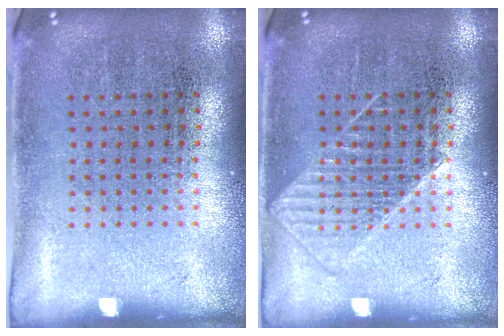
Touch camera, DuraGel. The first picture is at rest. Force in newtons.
{"total": 1.5, "press": 1.5, "slide": 0.3}